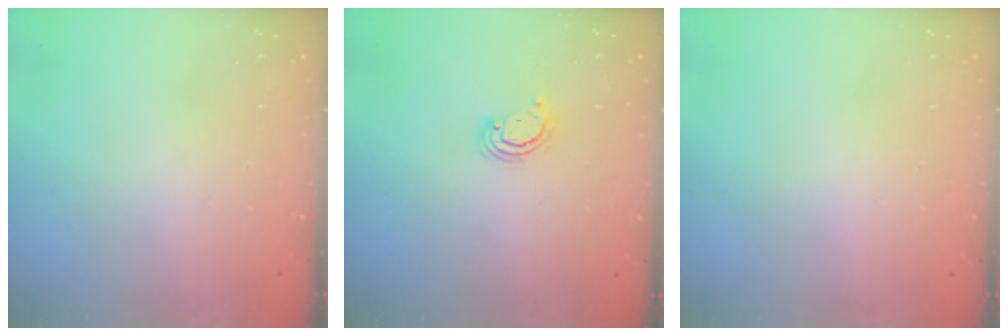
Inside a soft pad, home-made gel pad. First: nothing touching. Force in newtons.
{"total": 2.9, "press": 2.8, "slide": 0.3}
{"total": 0.0}